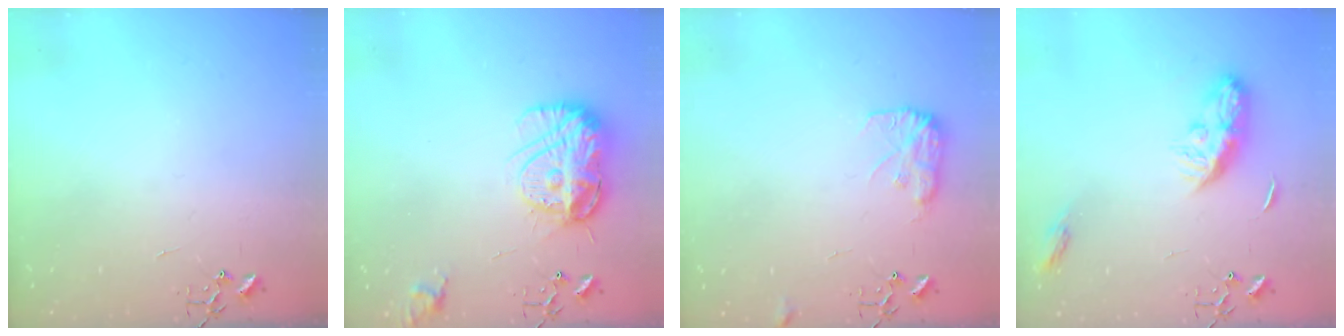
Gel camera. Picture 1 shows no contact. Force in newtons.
{"total": 14.7, "press": 14.7, "slide": 1.0}
{"total": 9.2, "press": 9.2, "slide": 0.3}
{"total": 9.3, "press": 9.3, "slide": 0.3}